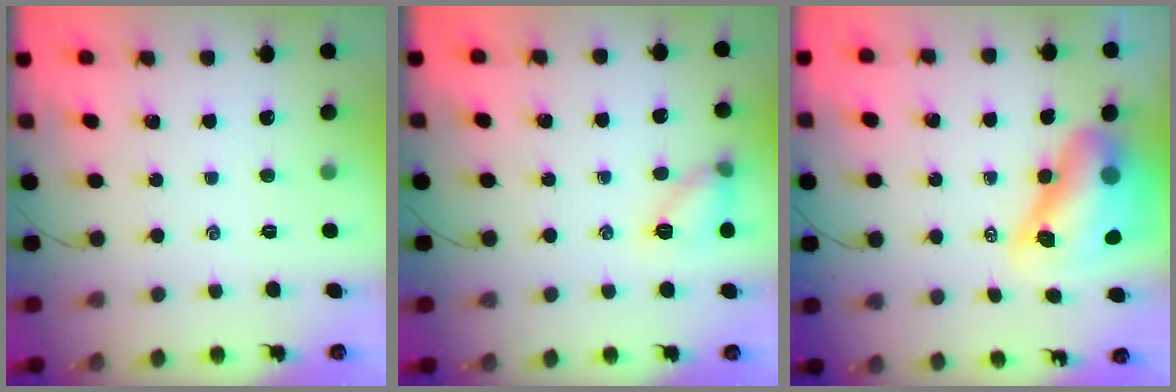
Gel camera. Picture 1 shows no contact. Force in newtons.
{"total": 8.9, "press": 8.9, "slide": 0.6}
{"total": 12.9, "press": 12.3, "slide": 4.0}